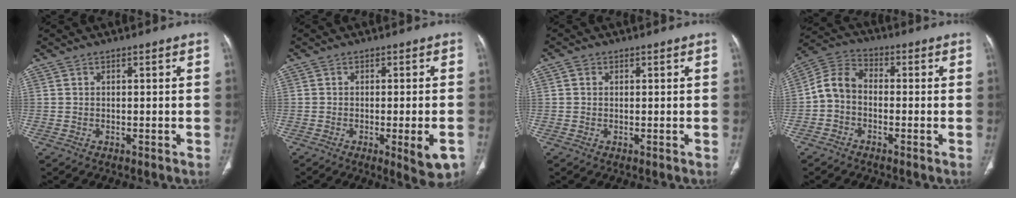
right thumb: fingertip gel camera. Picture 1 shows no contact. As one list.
[{"total": 7.0, "force": [-2.7, 1.7, 6.3], "torque": [-0.077, -0.001, -0.029]}, {"total": 1.1, "force": [0.4, 0.7, 0.8], "torque": [-0.021, 0.009, 0.010]}, {"total": 6.8, "force": [-1.3, 5.1, 4.4], "torque": [-0.074, 0.028, -0.043]}]